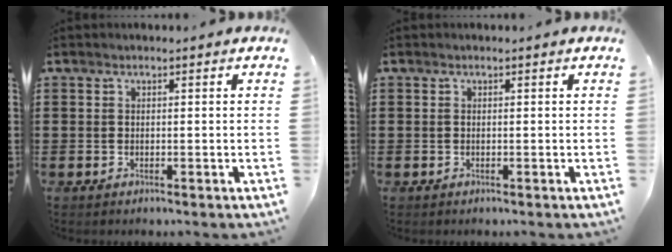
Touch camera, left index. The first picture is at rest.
{"total": 0.0}